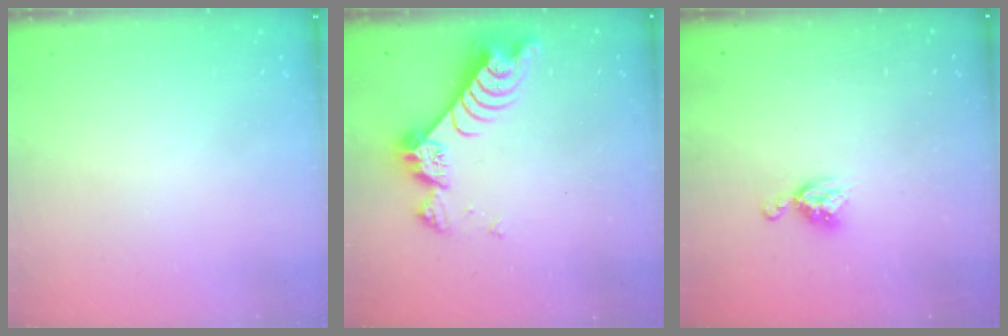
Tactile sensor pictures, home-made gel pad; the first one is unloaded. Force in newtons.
{"total": 9.2, "press": 9.1, "slide": 0.8}
{"total": 6.7, "press": 6.7, "slide": 0.5}